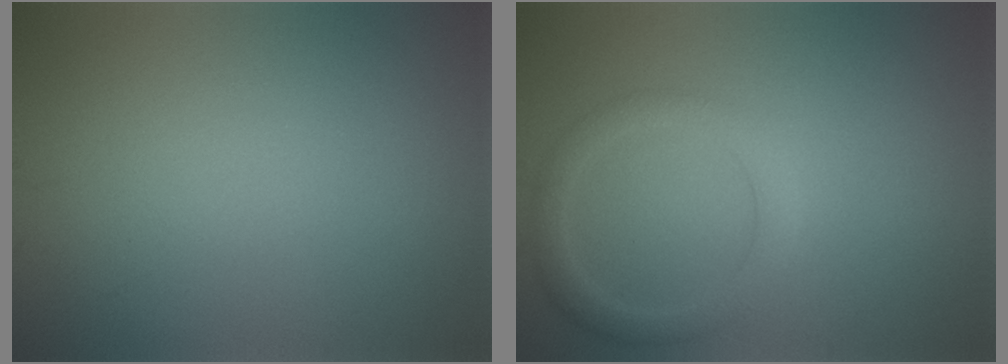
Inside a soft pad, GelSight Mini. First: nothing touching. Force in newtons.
{"total": 2.4, "press": 2.4, "slide": 0.1}